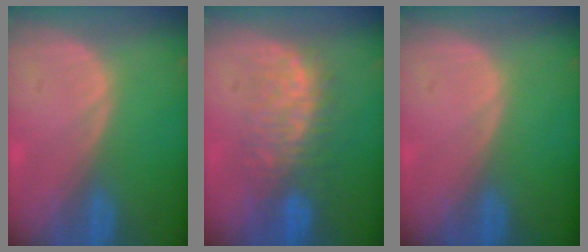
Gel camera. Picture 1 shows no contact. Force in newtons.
{"total": 7.9, "press": 7.7, "slide": 1.8}
{"total": 0.0}